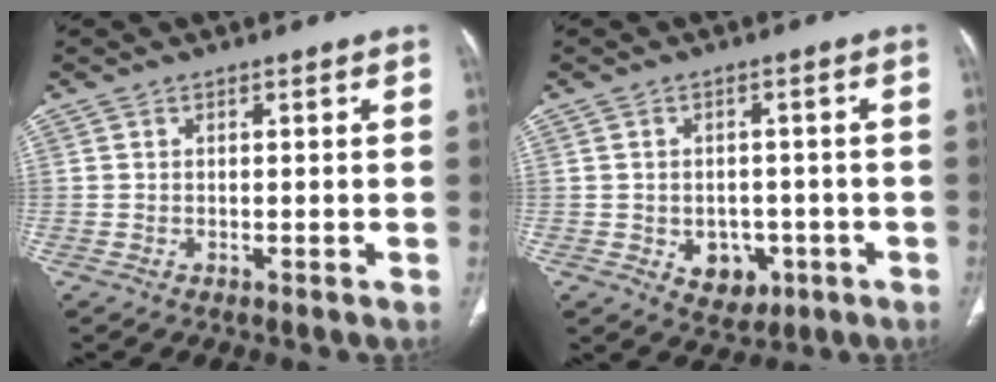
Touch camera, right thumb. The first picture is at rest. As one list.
[{"total": 6.3, "force": [-1.9, 4.9, 3.5], "torque": [-0.022, 0.010, -0.014]}]